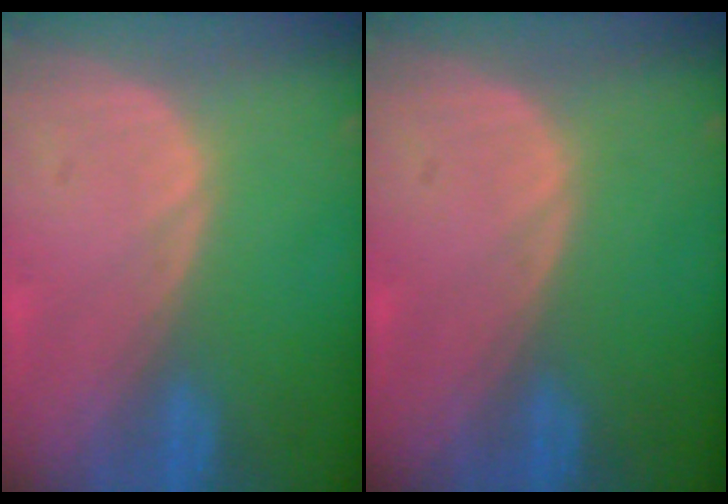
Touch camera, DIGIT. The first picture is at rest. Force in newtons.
{"total": 0.0}